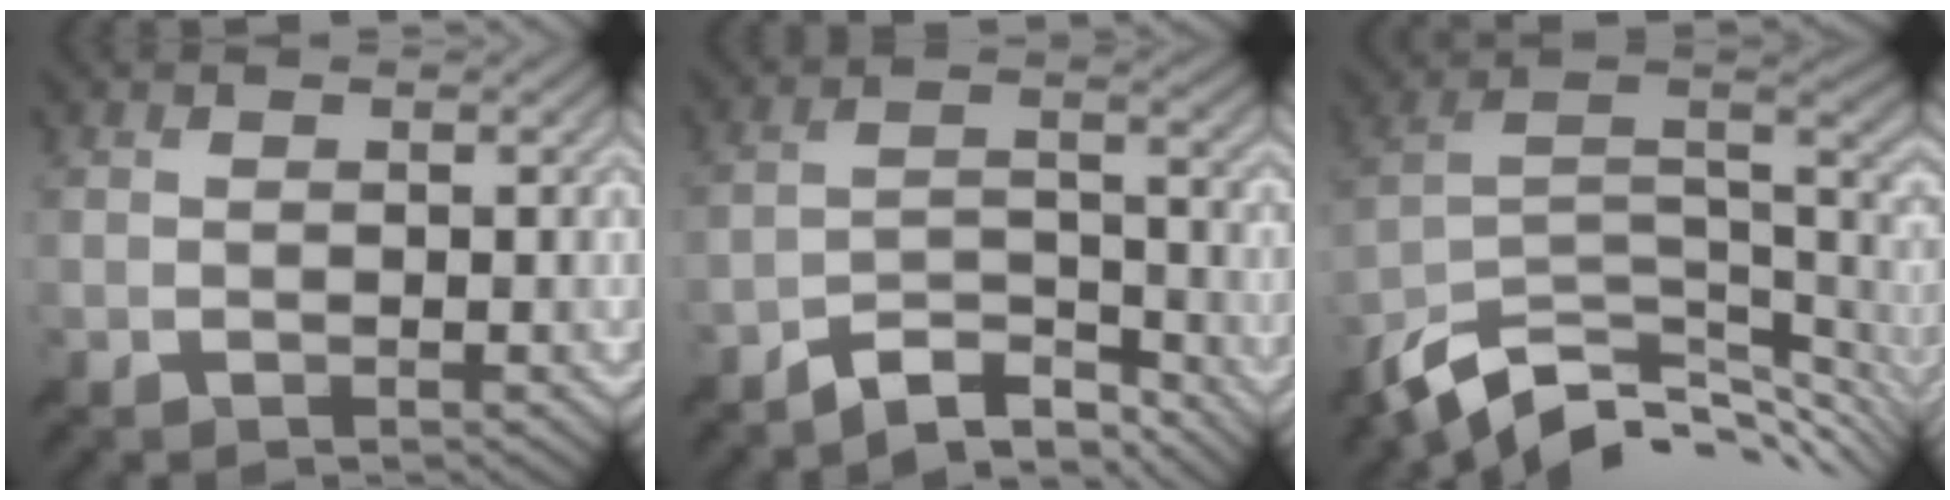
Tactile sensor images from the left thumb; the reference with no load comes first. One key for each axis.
{"total": 7.0, "fx": -6.2, "fy": 1.9, "fz": 2.8, "tx": -0.051, "ty": 0.003, "tz": -0.115}
{"total": 12.2, "fx": -7.3, "fy": 5.4, "fz": 8.0, "tx": -0.185, "ty": -0.004, "tz": -0.128}